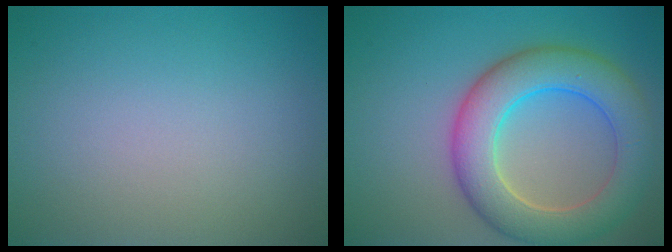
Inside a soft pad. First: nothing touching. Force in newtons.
{"total": 7.8, "press": 7.8, "slide": 0.6}